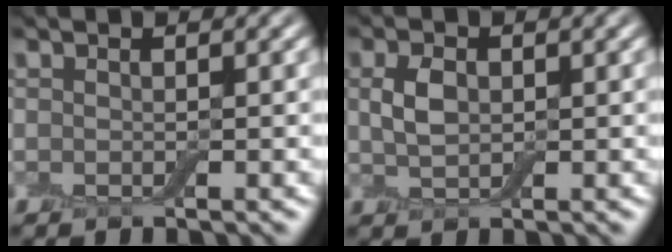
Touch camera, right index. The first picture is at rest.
{"total": 1.9, "force": [0.6, 1.3, 1.3], "torque": [-0.037, 0.007, 0.009]}